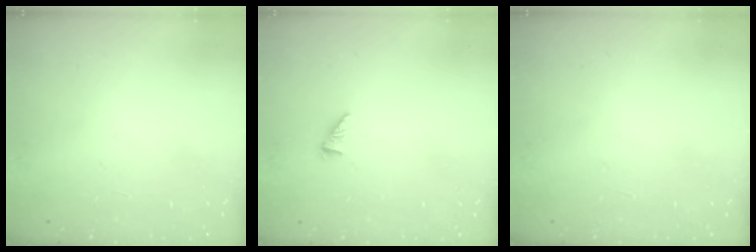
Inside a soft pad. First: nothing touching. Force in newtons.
{"total": 0.8, "press": 0.8, "slide": 0.2}
{"total": 0.0}